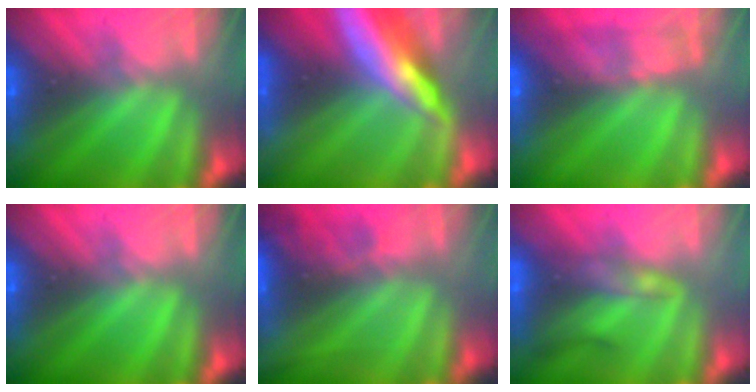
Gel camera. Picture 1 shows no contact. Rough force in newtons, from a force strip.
{"total": 9.0}
{"total": 2.4}
{"total": 0.0}
{"total": 4.6}
{"total": 2.1}